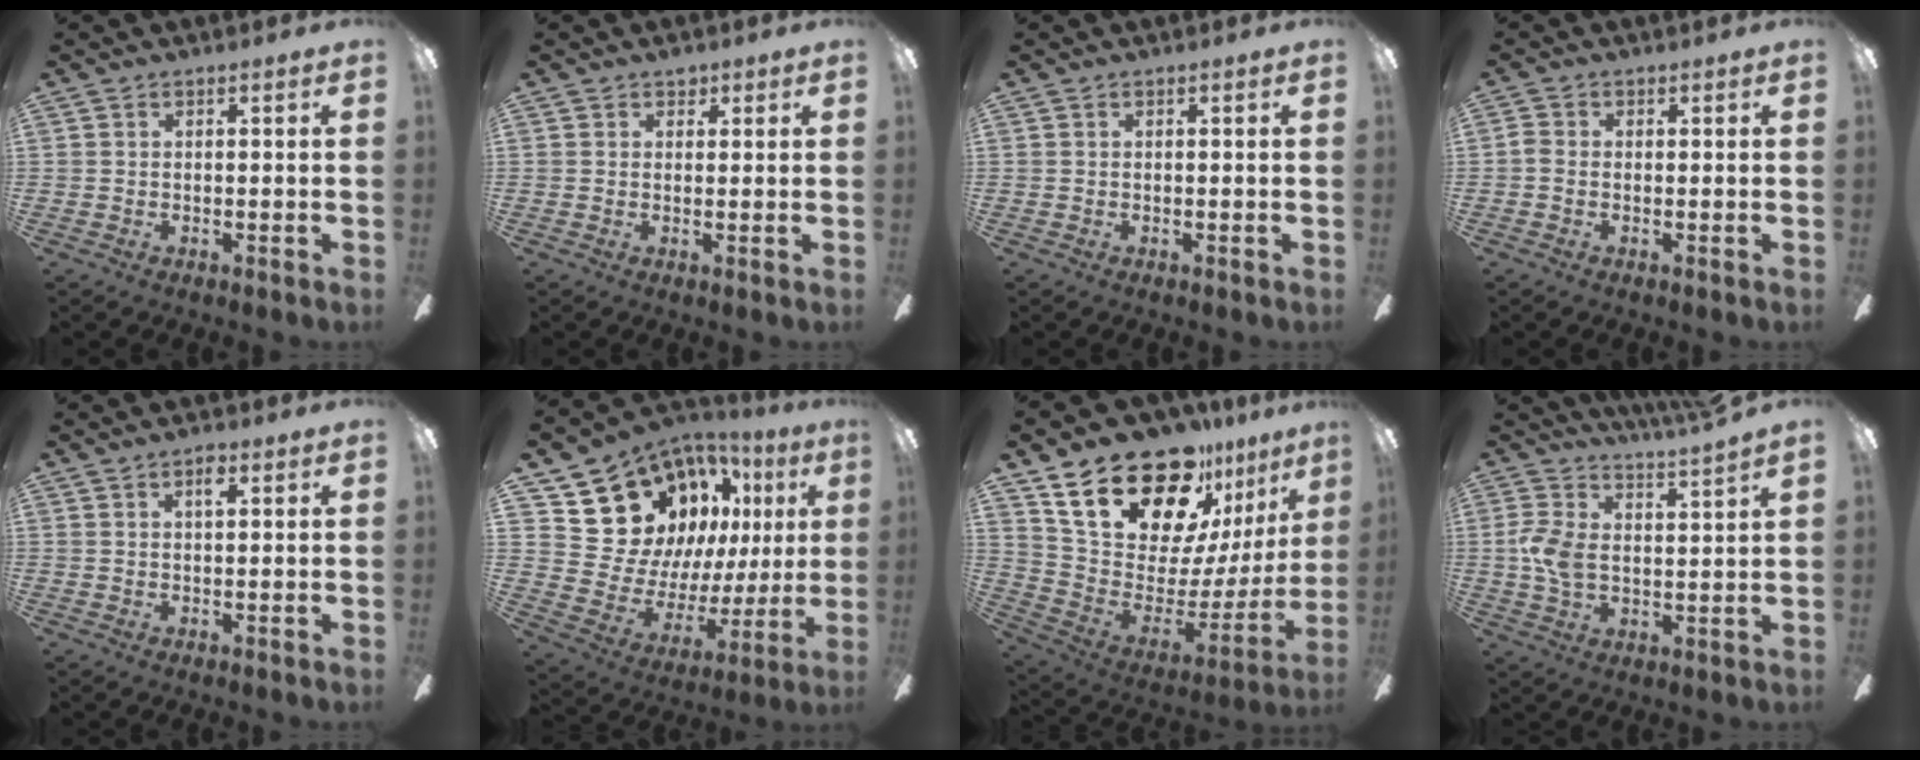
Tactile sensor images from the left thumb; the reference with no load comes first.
{"total": 1.7, "force": [1.2, 1.1, 0.4], "torque": [0.006, -0.003, 0.020]}
{"total": 0.0}
{"total": 1.4, "force": [-0.4, 0.9, 1.0], "torque": [-0.021, 0.004, -0.006]}
{"total": 2.6, "force": [1.4, 1.2, 1.9], "torque": [-0.026, 0.000, 0.020]}
{"total": 17.4, "force": [11.1, 12.2, 5.5], "torque": [-0.107, -0.090, 0.237]}
{"total": 26.8, "force": [19.1, 12.3, 14.3], "torque": [-0.233, -0.128, 0.357]}
{"total": 7.3, "force": [3.4, 2.3, 6.0], "torque": [-0.116, -0.020, 0.061]}